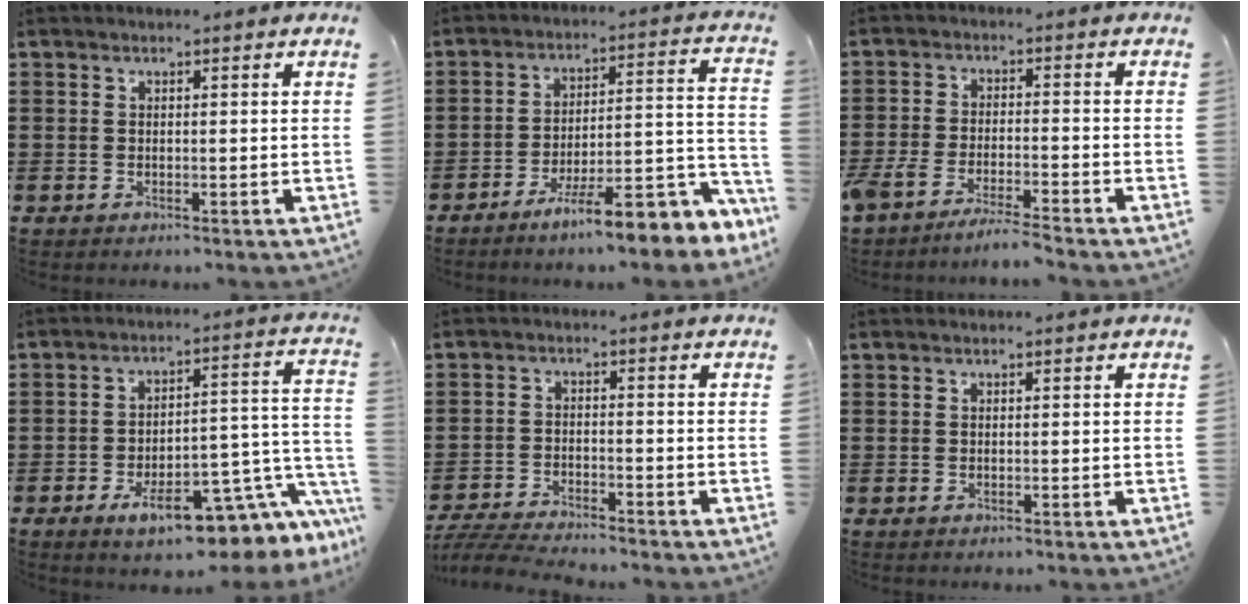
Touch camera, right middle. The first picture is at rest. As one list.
[{"total": 10.6, "force": [-7.9, 1.5, 7.0], "torque": [-0.089, 0.014, -0.142]}, {"total": 4.8, "force": [-4.6, -0.1, 1.5], "torque": [-0.047, -0.014, -0.096]}, {"total": 11.5, "force": [-7.1, 3.7, 8.3], "torque": [-0.106, -0.001, -0.126]}, {"total": 4.8, "force": [-4.6, 0.1, 1.1], "torque": [-0.039, -0.010, -0.097]}, {"total": 0.0}]